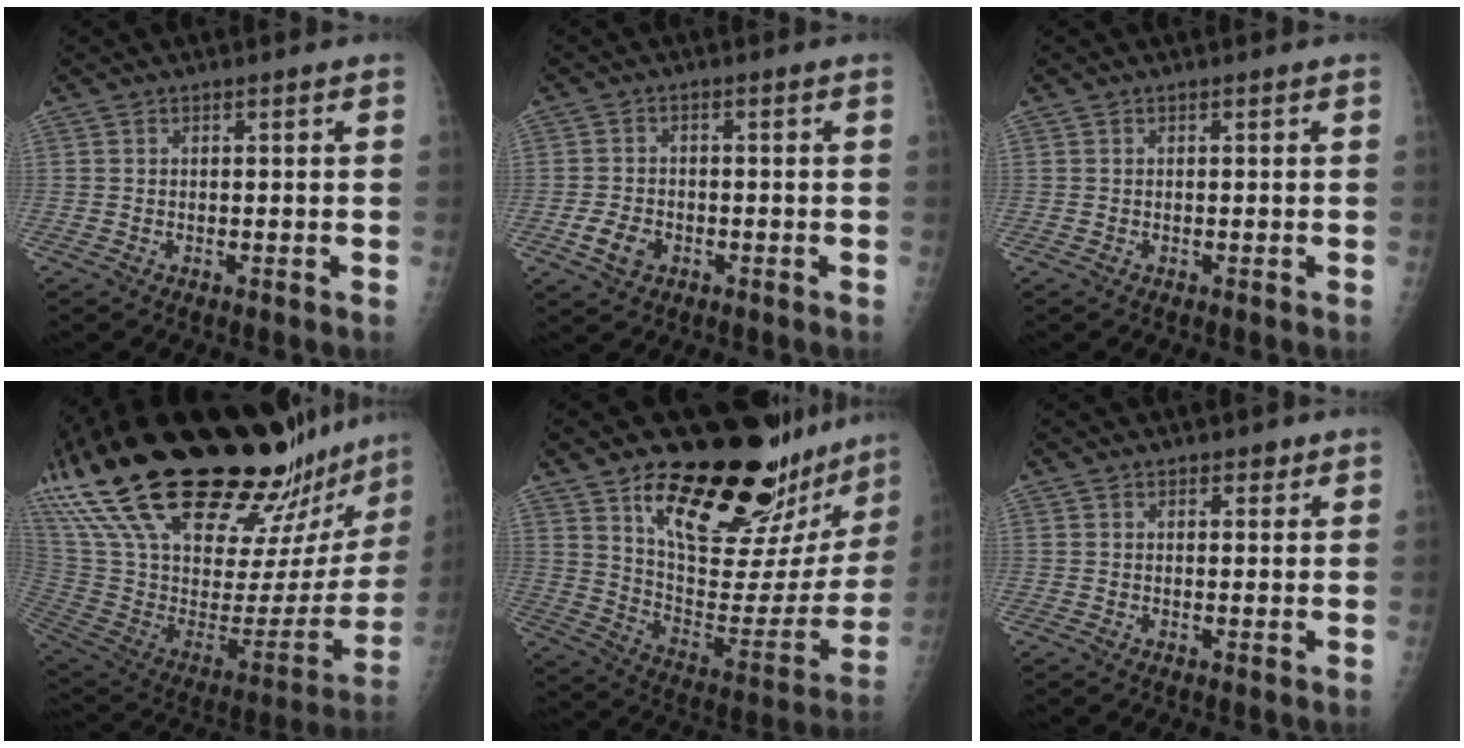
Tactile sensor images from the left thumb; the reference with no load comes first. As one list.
[{"total": 4.5, "force": [-1.6, 3.4, 2.5], "torque": [-0.039, 0.005, -0.027]}, {"total": 0.0}, {"total": 45.7, "force": [33.2, 13.6, 28.3], "torque": [-0.460, -0.097, 0.542]}, {"total": 31.6, "force": [21.8, 10.6, 20.2], "torque": [-0.265, -0.102, 0.328]}, {"total": 1.7, "force": [1.2, 1.0, 0.7], "torque": [0.005, -0.005, 0.013]}]